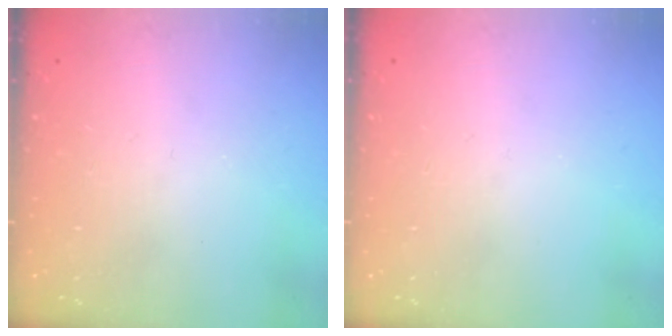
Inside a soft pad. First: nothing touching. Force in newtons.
{"total": 0.0}